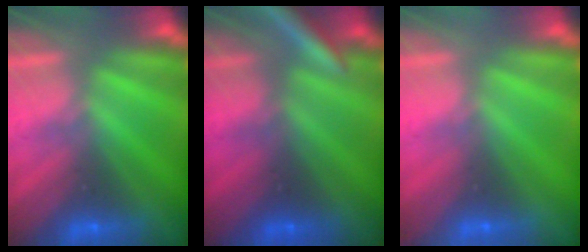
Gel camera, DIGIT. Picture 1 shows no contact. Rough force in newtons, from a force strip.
{"total": 2.7}
{"total": 3.0}